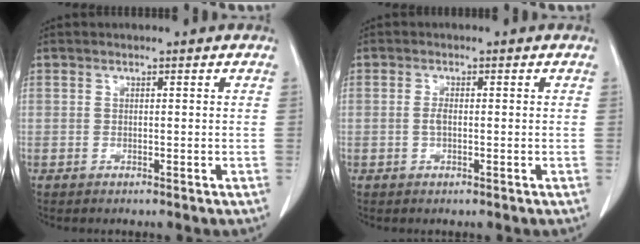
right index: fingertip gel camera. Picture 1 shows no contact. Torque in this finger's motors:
{"motor_torque": [0.07, 0.04, -0.03, 0.01]}